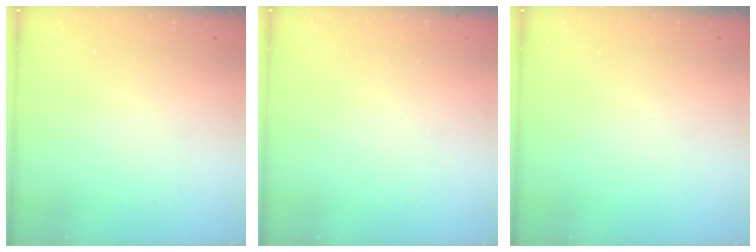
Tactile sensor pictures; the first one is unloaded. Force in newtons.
{"total": 0.0}
{"total": 0.0}